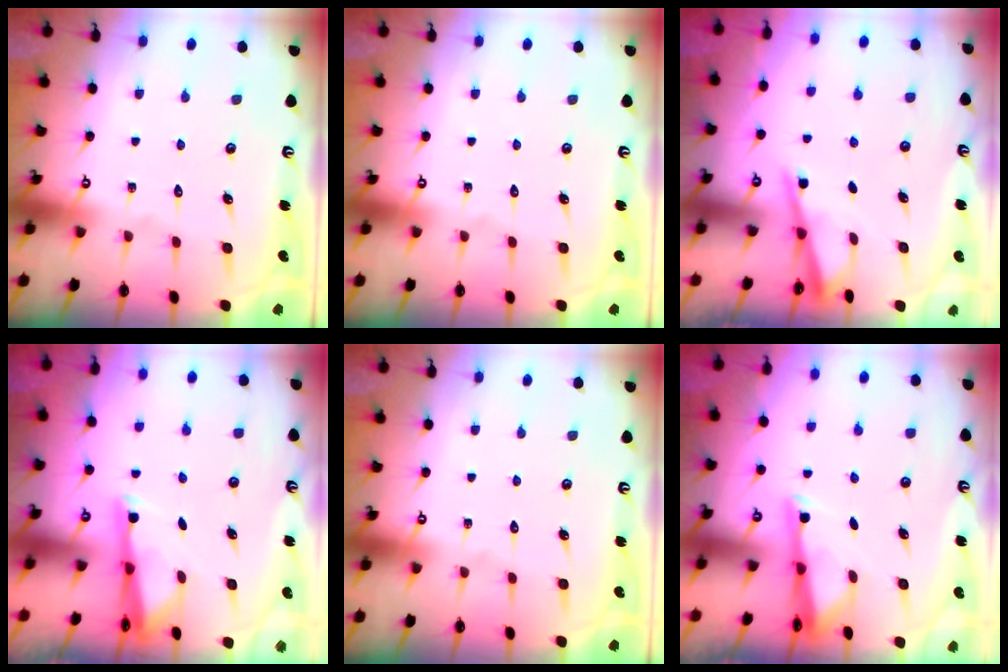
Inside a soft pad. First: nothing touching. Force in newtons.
{"total": 0.0}
{"total": 2.5, "press": 2.4, "slide": 0.3}
{"total": 3.0, "press": 2.9, "slide": 0.5}
{"total": 0.0}
{"total": 3.3, "press": 3.2, "slide": 0.4}